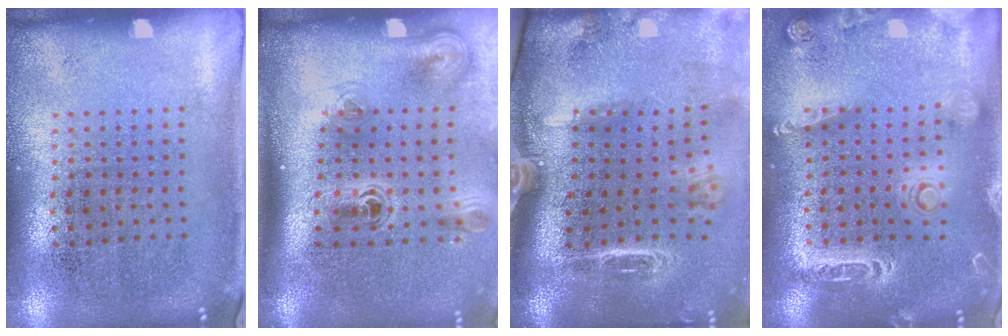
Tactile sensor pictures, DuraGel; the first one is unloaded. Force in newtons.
{"total": 2.3, "press": 1.5, "slide": 1.8}
{"total": 2.8, "press": 2.0, "slide": 2.0}
{"total": 2.1, "press": 2.0, "slide": 0.7}